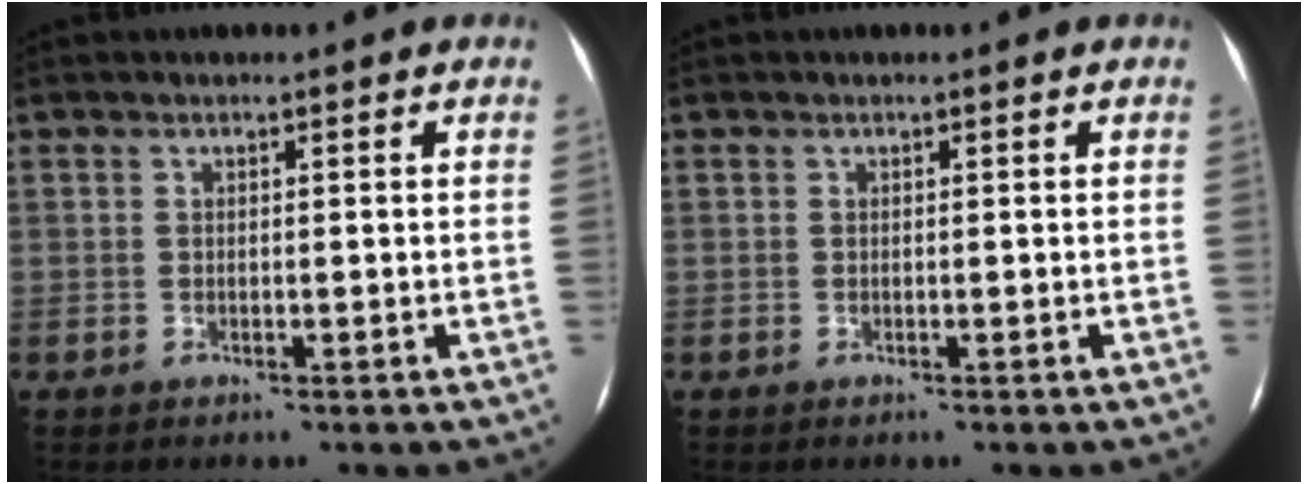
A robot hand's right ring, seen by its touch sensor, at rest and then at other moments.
{"total": 0.0}